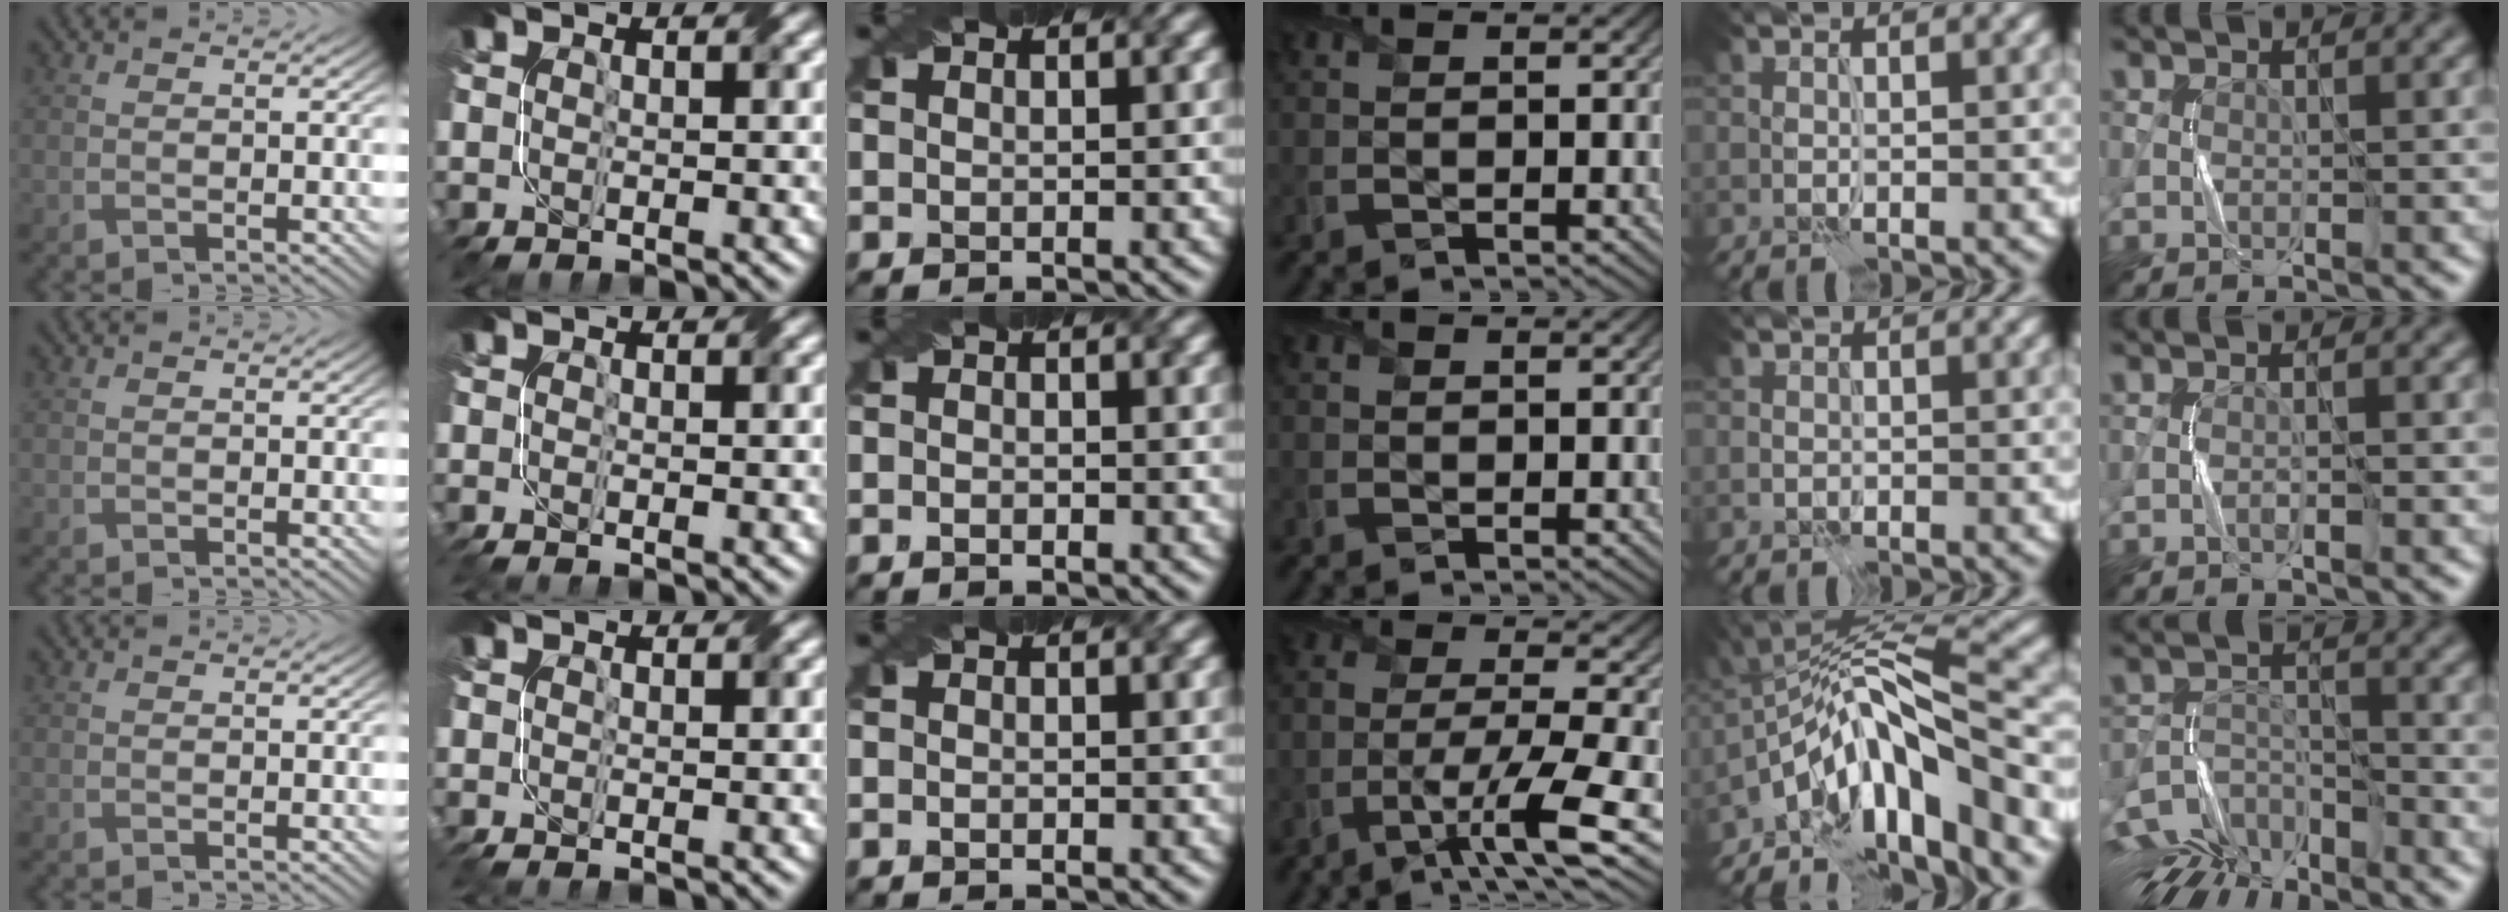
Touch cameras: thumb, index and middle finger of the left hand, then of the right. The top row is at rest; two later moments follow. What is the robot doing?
{"motion": "fold", "object": "netting"}